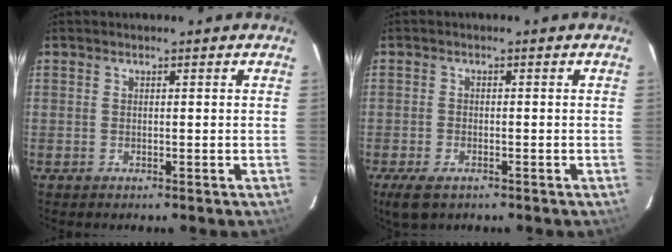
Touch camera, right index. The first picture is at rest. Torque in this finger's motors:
{"motor_torque": [0.34, -0.29, 0.23, 0.04]}